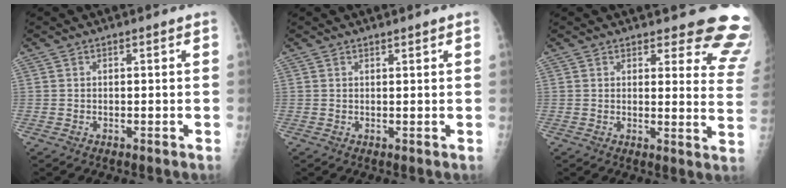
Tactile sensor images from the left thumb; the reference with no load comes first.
{"total": 0.7, "force": [0.6, 0.0, 0.4], "torque": [-0.006, -0.004, 0.010]}
{"total": 12.8, "force": [11.8, 3.5, 3.5], "torque": [0.014, -0.107, 0.100]}